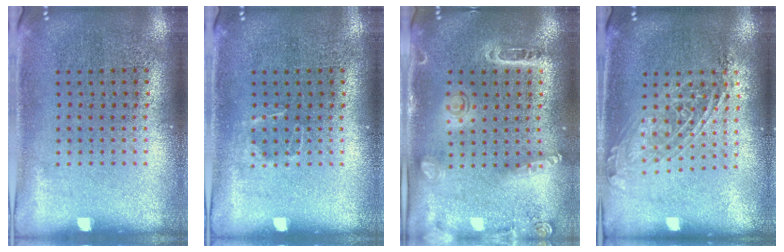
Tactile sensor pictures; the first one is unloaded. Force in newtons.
{"total": 0.6, "press": 0.6, "slide": 0.2}
{"total": 1.5, "press": 1.4, "slide": 0.6}
{"total": 1.6, "press": 1.3, "slide": 0.8}